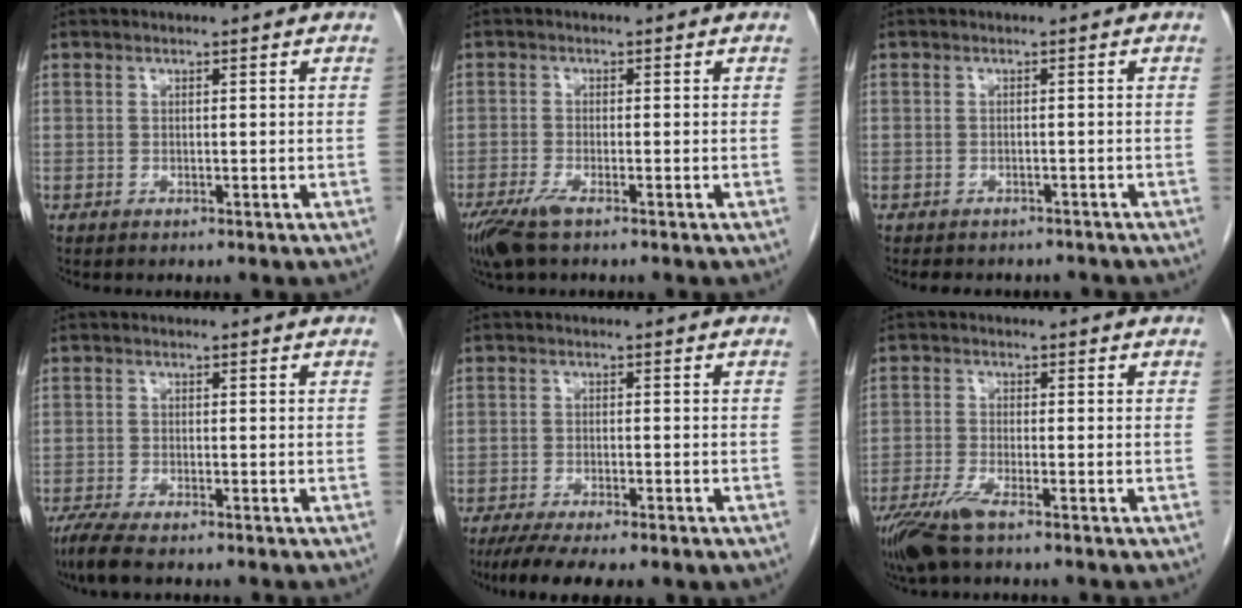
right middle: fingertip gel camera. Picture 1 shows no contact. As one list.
[{"total": 4.7, "force": [-3.1, 0.9, 3.3], "torque": [-0.073, -0.013, -0.057]}, {"total": 6.2, "force": [-5.4, 2.5, 1.5], "torque": [-0.023, 0.002, -0.061]}, {"total": 4.7, "force": [-3.6, 0.6, 2.9], "torque": [-0.062, -0.016, -0.061]}, {"total": 9.5, "force": [-7.2, 2.1, 5.9], "torque": [-0.088, -0.015, -0.104]}, {"total": 5.7, "force": [-3.9, 0.7, 4.1], "torque": [-0.088, -0.016, -0.075]}]